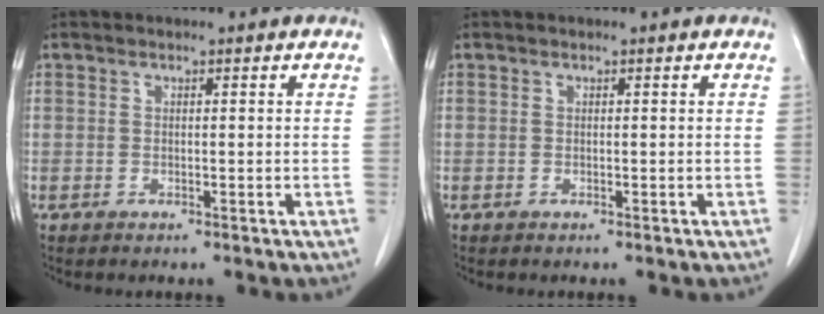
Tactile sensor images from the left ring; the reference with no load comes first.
{"total": 0.0}